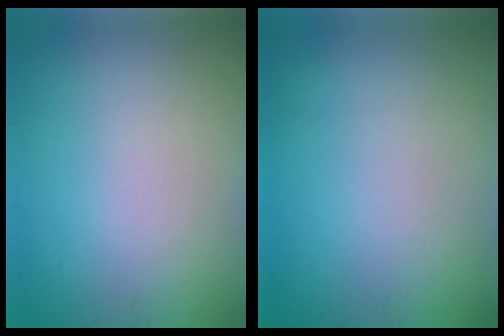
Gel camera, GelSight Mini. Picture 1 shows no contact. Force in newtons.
{"total": 0.0}